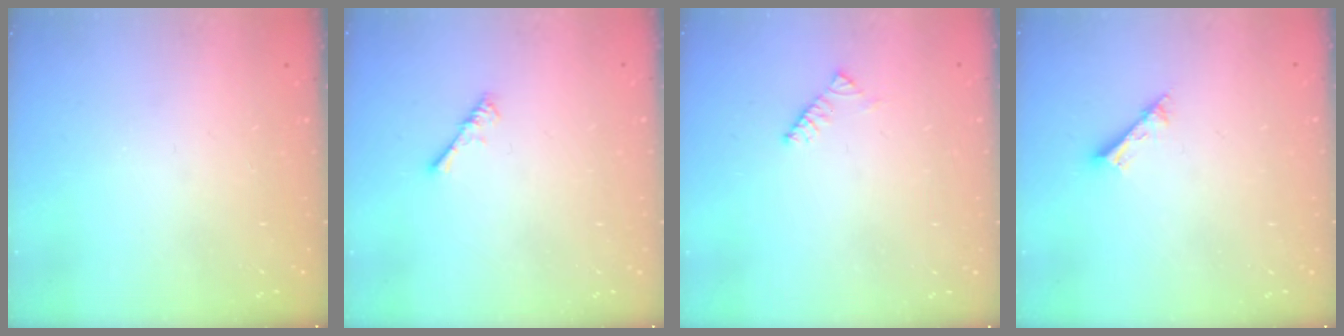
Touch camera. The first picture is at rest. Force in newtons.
{"total": 0.8, "press": 0.8, "slide": 0.3}
{"total": 2.9, "press": 2.9, "slide": 0.5}
{"total": 2.5, "press": 2.5, "slide": 0.1}